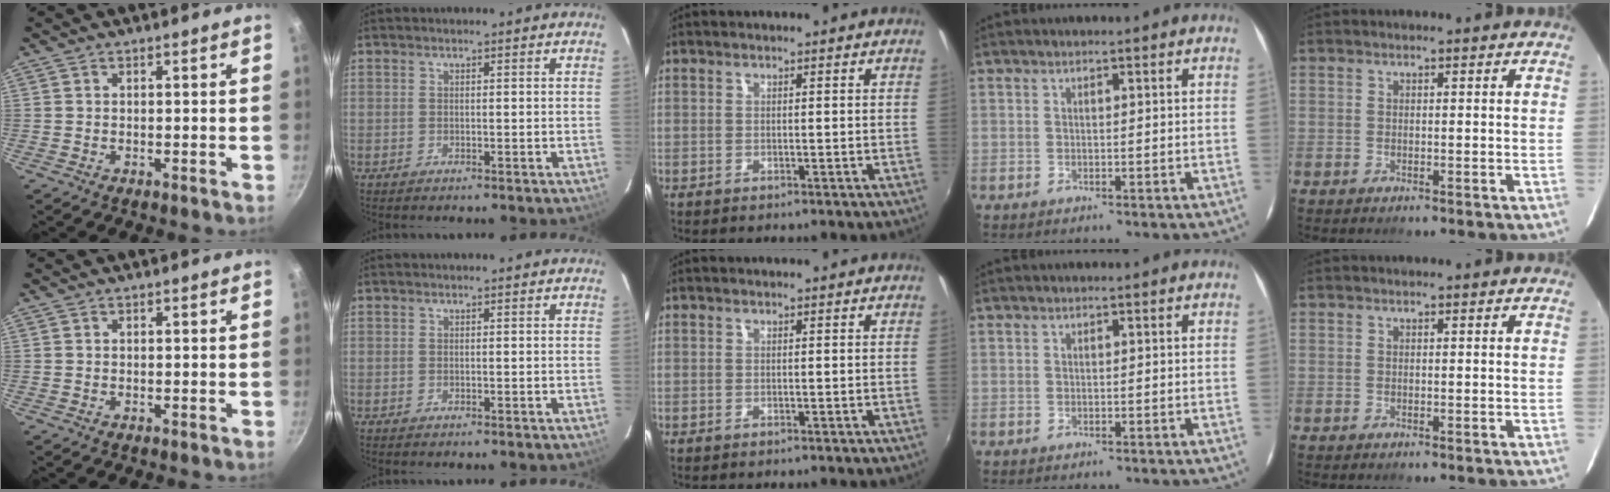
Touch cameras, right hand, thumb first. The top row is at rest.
{}